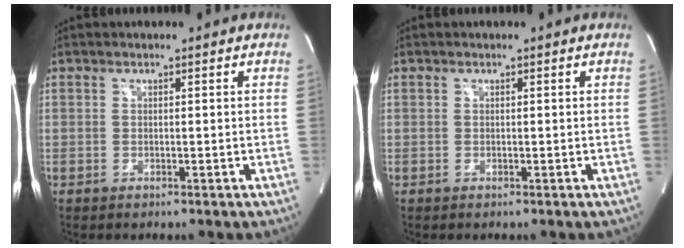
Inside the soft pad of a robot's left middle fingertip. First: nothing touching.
{"total": 0.0}